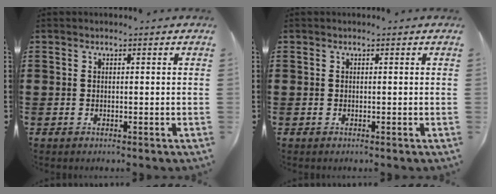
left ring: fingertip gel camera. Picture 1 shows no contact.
{"total": 0.0}